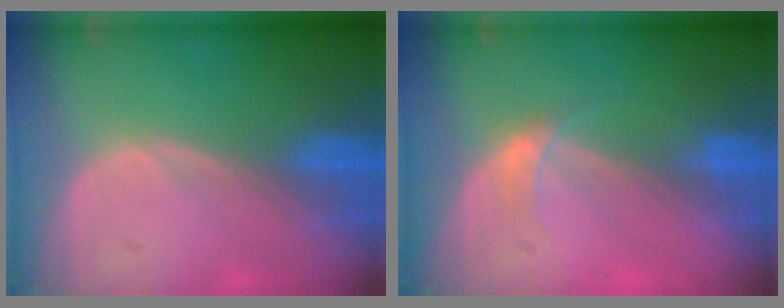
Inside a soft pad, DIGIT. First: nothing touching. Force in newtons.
{"total": 1.7, "press": 1.7, "slide": 0.2}